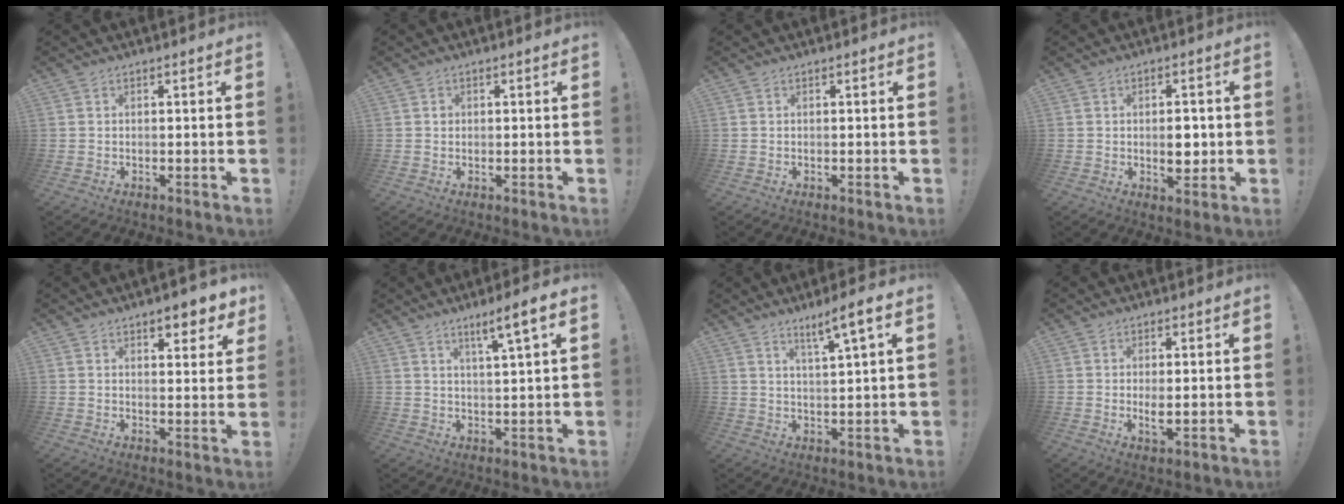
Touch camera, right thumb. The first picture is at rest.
{"total": 0.9, "force": [0.0, 0.9, 0.2], "torque": [0.005, 0.002, -0.002]}
{"total": 0.0}
{"total": 5.4, "force": [-0.2, 3.5, 4.1], "torque": [-0.042, 0.000, -0.006]}
{"total": 6.2, "force": [4.5, 2.2, 3.7], "torque": [-0.032, -0.028, 0.073]}
{"total": 6.5, "force": [3.7, -0.1, 5.4], "torque": [-0.069, -0.022, 0.051]}
{"total": 6.6, "force": [4.1, -0.2, 5.2], "torque": [-0.074, -0.022, 0.060]}
{"total": 3.3, "force": [0.3, 1.0, 3.2], "torque": [-0.047, -0.012, 0.003]}